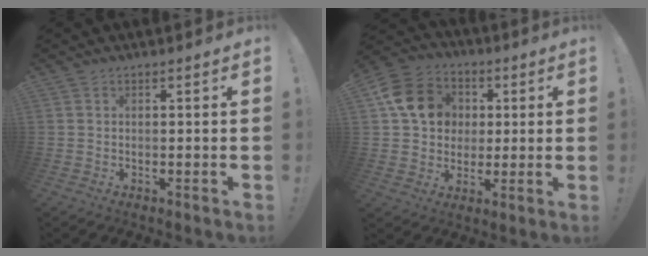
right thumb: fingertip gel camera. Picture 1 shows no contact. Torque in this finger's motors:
{"motor_torque": [0.85, 1.88, 0.30, -0.07, 0.05]}